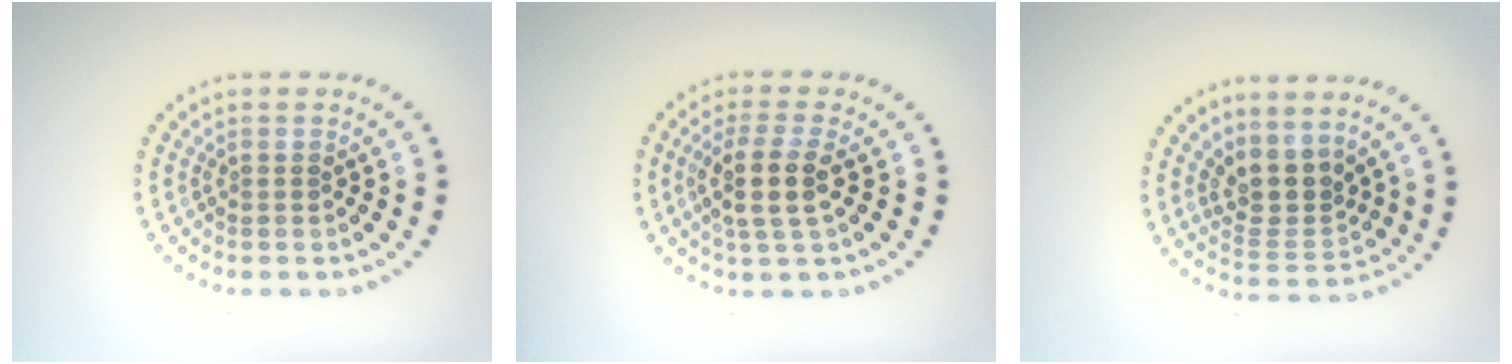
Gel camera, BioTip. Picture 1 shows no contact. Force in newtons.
{"total": 3.3, "press": 2.9, "slide": 1.7}
{"total": 3.4, "press": 2.5, "slide": 2.3}